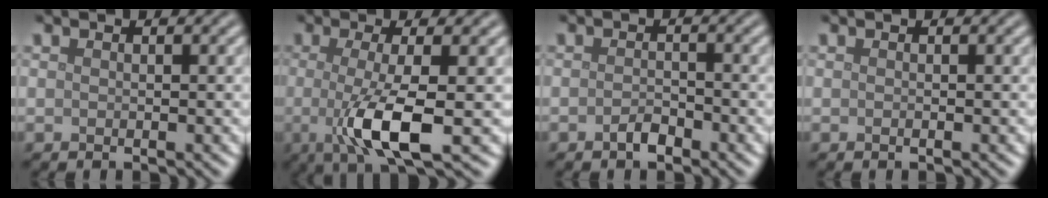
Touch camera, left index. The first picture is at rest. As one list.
[{"total": 6.0, "force": [-0.8, 1.5, 5.8], "torque": [-0.105, -0.011, -0.018]}, {"total": 1.4, "force": [-0.9, 0.7, 0.8], "torque": [-0.015, 0.003, -0.019]}, {"total": 0.0}]